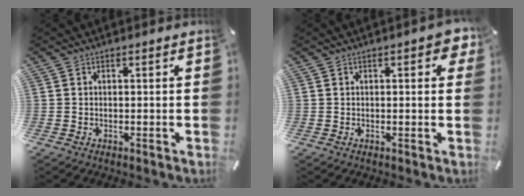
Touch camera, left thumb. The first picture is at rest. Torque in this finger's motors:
{"motor_torque": [0.80, 0.66, 0.34, -0.27, 0.00]}